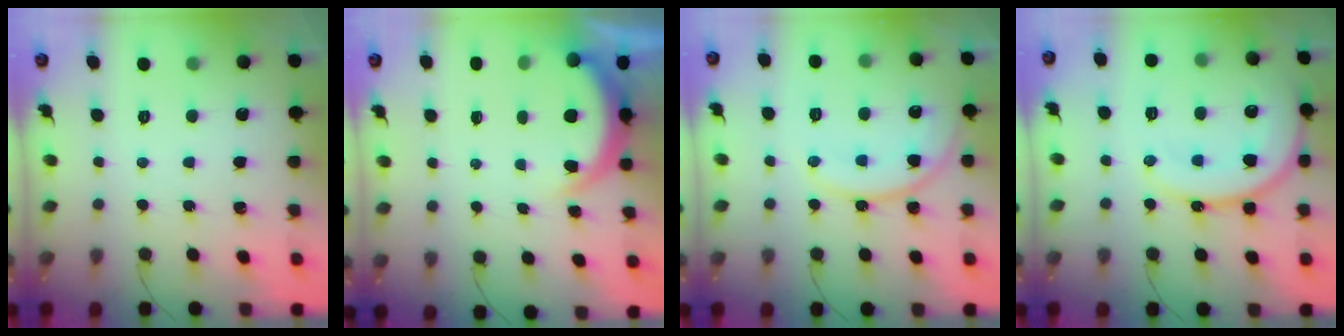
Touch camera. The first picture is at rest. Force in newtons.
{"total": 4.8, "press": 4.6, "slide": 1.2}
{"total": 13.3, "press": 13.3, "slide": 1.2}
{"total": 17.8, "press": 17.4, "slide": 3.7}